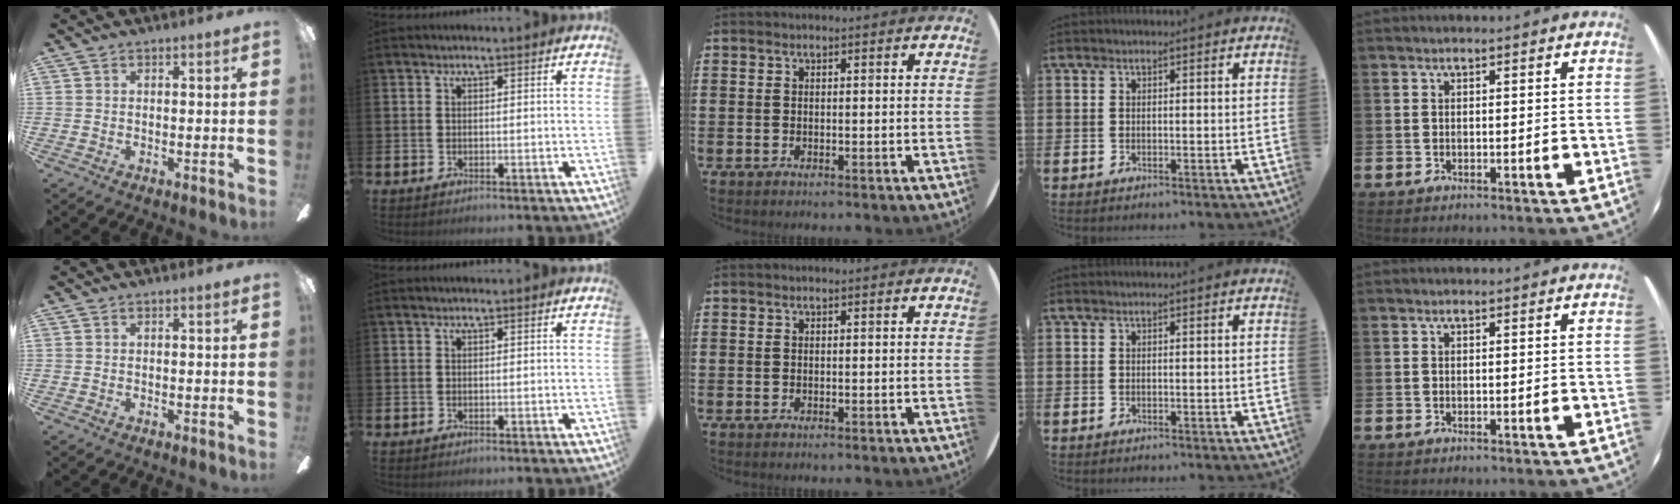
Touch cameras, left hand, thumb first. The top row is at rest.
{}